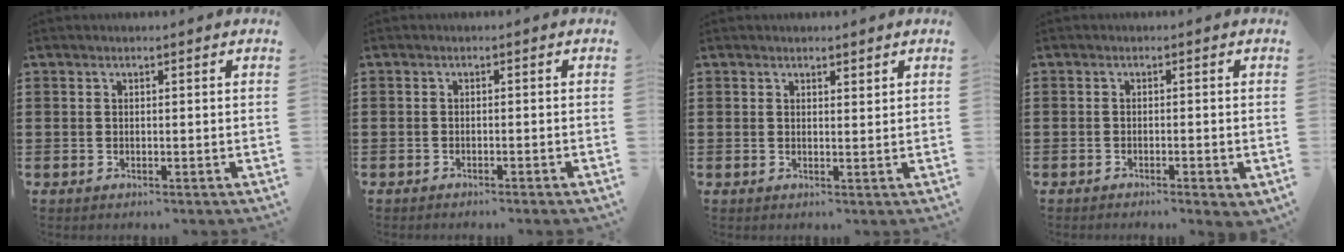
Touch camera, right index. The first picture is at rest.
{"total": 0.9, "force": [-0.9, -0.1, 0.2], "torque": [-0.005, 0.000, -0.019]}
{"total": 1.1, "force": [1.1, 0.4, 0.1], "torque": [-0.003, 0.003, 0.021]}
{"total": 0.9, "force": [-0.7, 0.0, 0.5], "torque": [-0.011, -0.003, -0.014]}